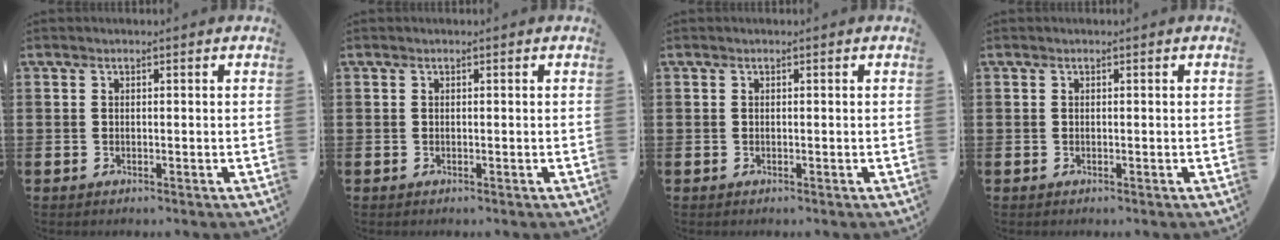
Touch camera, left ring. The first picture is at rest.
{"total": 0.0}
{"total": 0.0}
{"total": 0.0}